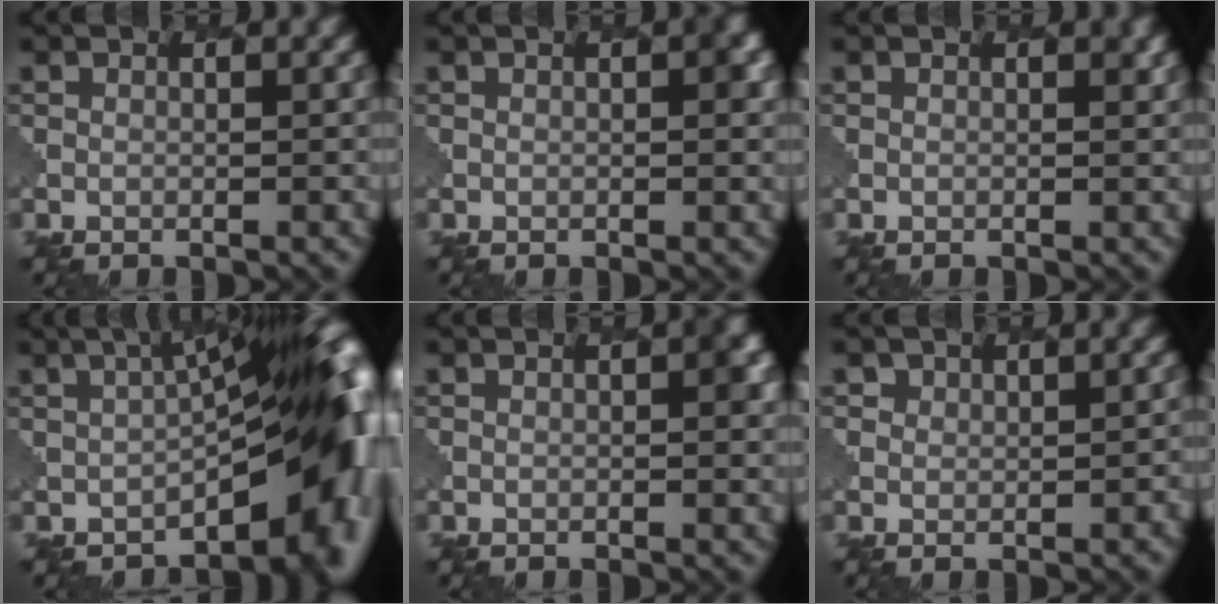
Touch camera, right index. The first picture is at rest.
{"total": 1.3, "force": [0.1, 0.4, 1.3], "torque": [-0.015, 0.003, -0.002]}
{"total": 0.7, "force": [0.3, 0.4, 0.4], "torque": [-0.002, -0.001, 0.003]}
{"total": 16.1, "force": [-3.7, 6.9, 14.1], "torque": [-0.146, -0.011, -0.041]}
{"total": 1.7, "force": [0.3, 0.5, 1.7], "torque": [-0.020, 0.002, -0.001]}
{"total": 2.4, "force": [1.2, 1.9, 0.7], "torque": [0.001, -0.005, 0.011]}